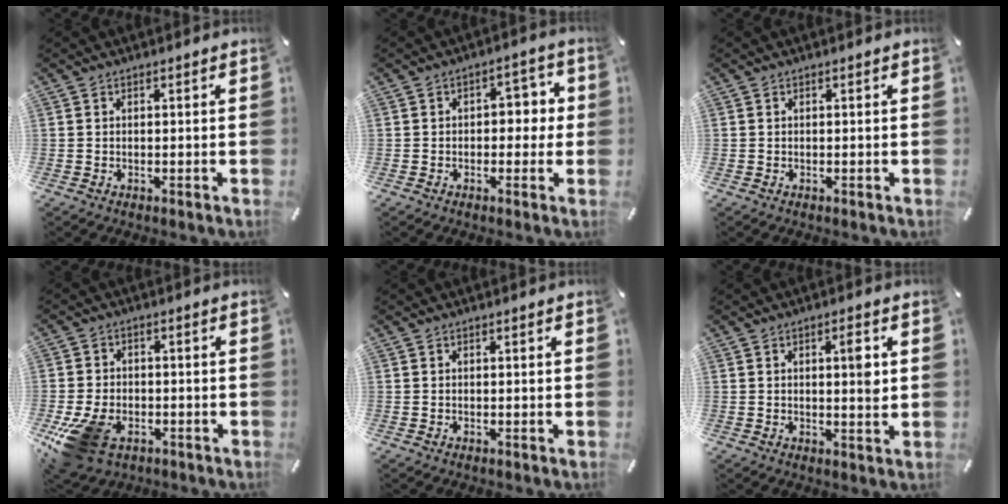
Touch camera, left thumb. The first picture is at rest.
{"total": 5.4, "force": [-0.3, 3.7, 4.0], "torque": [-0.047, 0.003, -0.017]}
{"total": 0.0}
{"total": 12.0, "force": [-5.8, 7.9, 6.9], "torque": [-0.151, 0.022, -0.101]}
{"total": 0.0}
{"total": 4.7, "force": [1.2, 1.4, 4.3], "torque": [-0.063, -0.006, 0.012]}